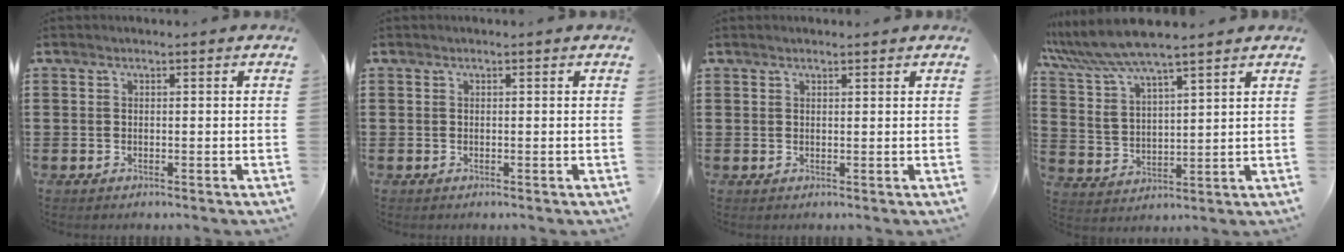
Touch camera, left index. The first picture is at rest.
{"total": 0.0}
{"total": 1.0, "force": [0.8, 0.0, 0.5], "torque": [-0.011, 0.000, 0.015]}
{"total": 7.5, "force": [6.4, 0.8, 3.9], "torque": [-0.097, -0.026, 0.113]}